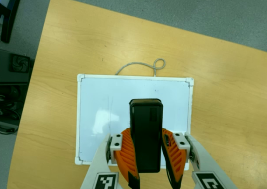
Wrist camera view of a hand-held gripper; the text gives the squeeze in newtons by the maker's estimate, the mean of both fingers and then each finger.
{"total": 10.2, "left": 8.2, "right": 12.3}